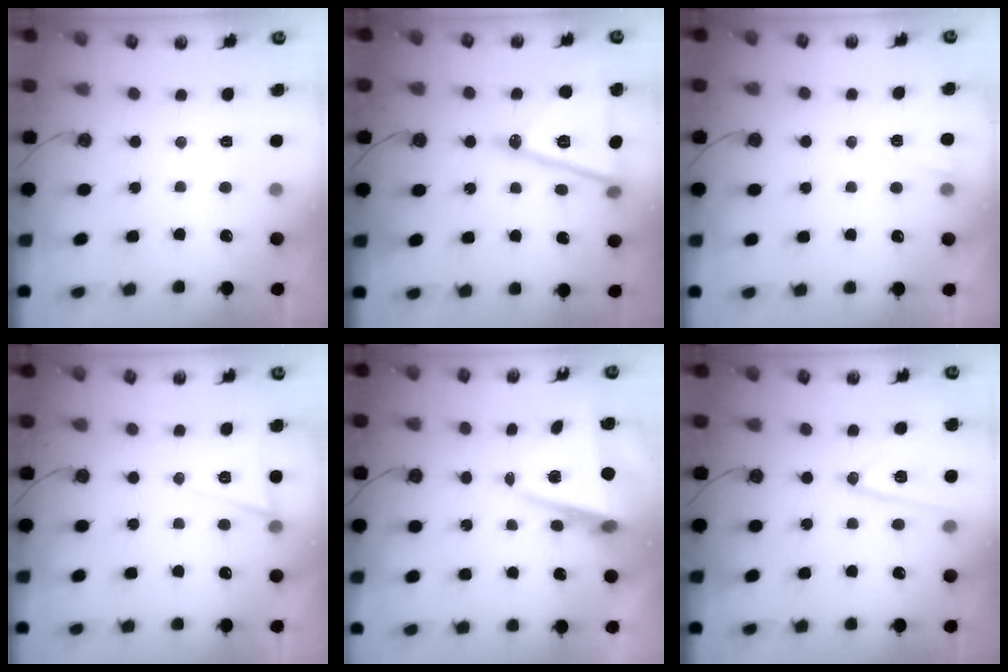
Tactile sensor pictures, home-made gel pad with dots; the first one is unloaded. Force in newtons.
{"total": 19.0, "press": 18.7, "slide": 3.5}
{"total": 2.7, "press": 2.1, "slide": 1.6}
{"total": 5.7, "press": 4.1, "slide": 4.0}
{"total": 7.9, "press": 7.6, "slide": 2.0}
{"total": 12.3, "press": 12.0, "slide": 2.9}